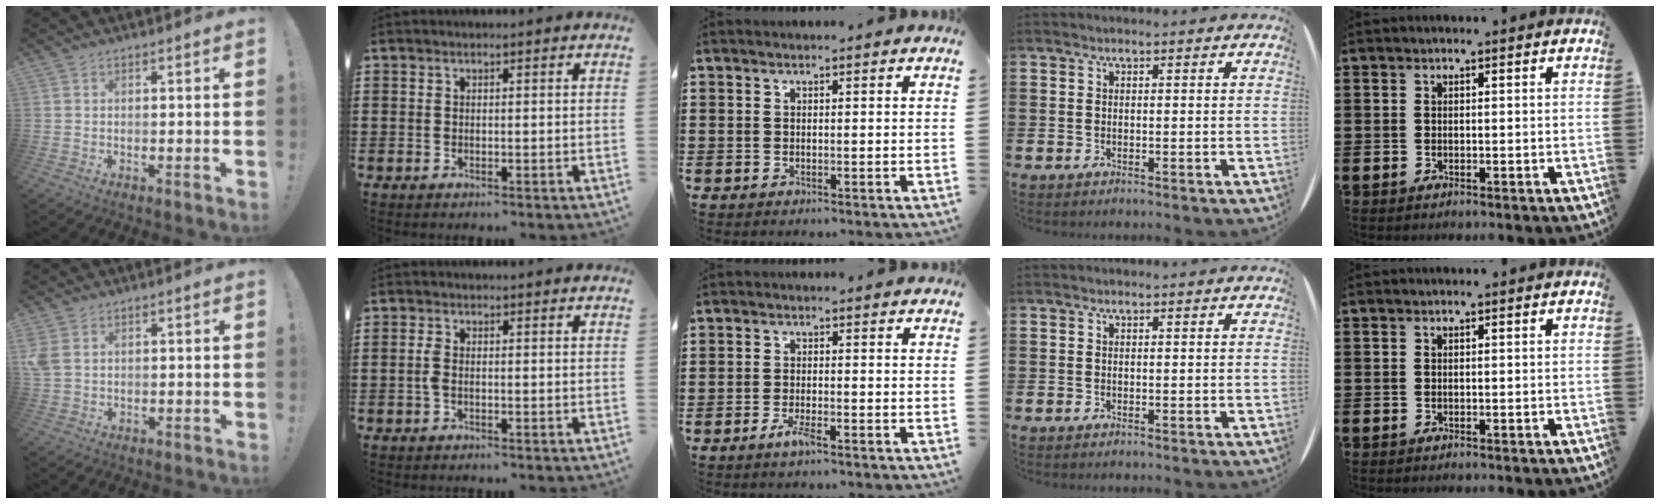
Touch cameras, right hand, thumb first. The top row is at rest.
{"thumb": {"total": 4.1, "force": [1.4, 2.9, 2.5], "torque": [-0.058, -0.003, 0.028]}, "index": {"total": 1.7, "force": [-0.4, 0.6, 1.5], "torque": [-0.036, -0.002, -0.010]}, "middle": {"total": 2.8, "force": [-1.6, 0.4, 2.2], "torque": [-0.049, -0.005, -0.033]}}